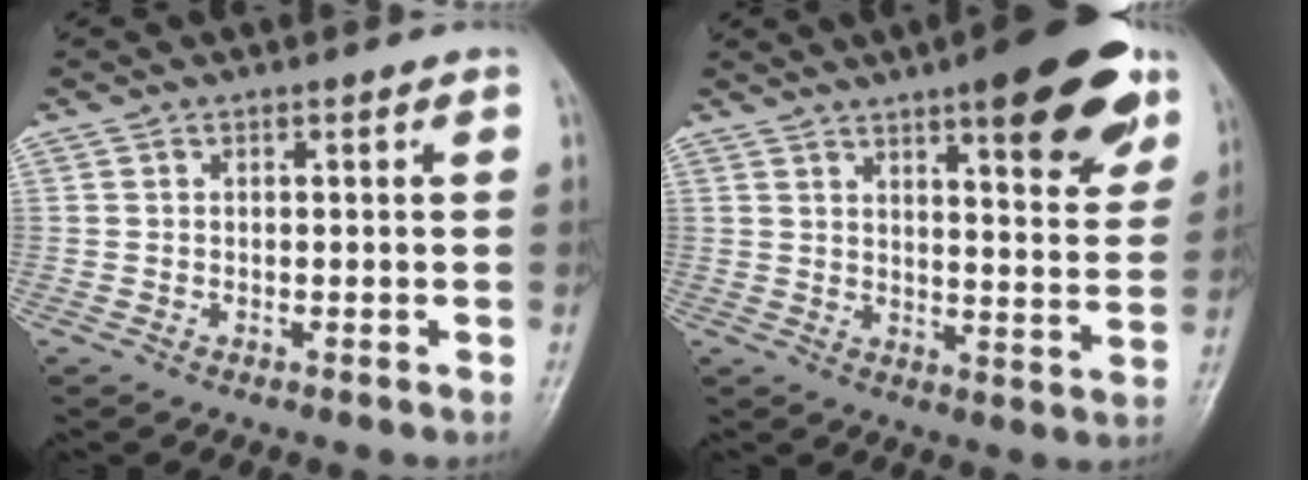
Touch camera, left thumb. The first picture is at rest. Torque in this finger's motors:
{"motor_torque": [2.15, 1.40, 1.52, -1.25, 0.08]}